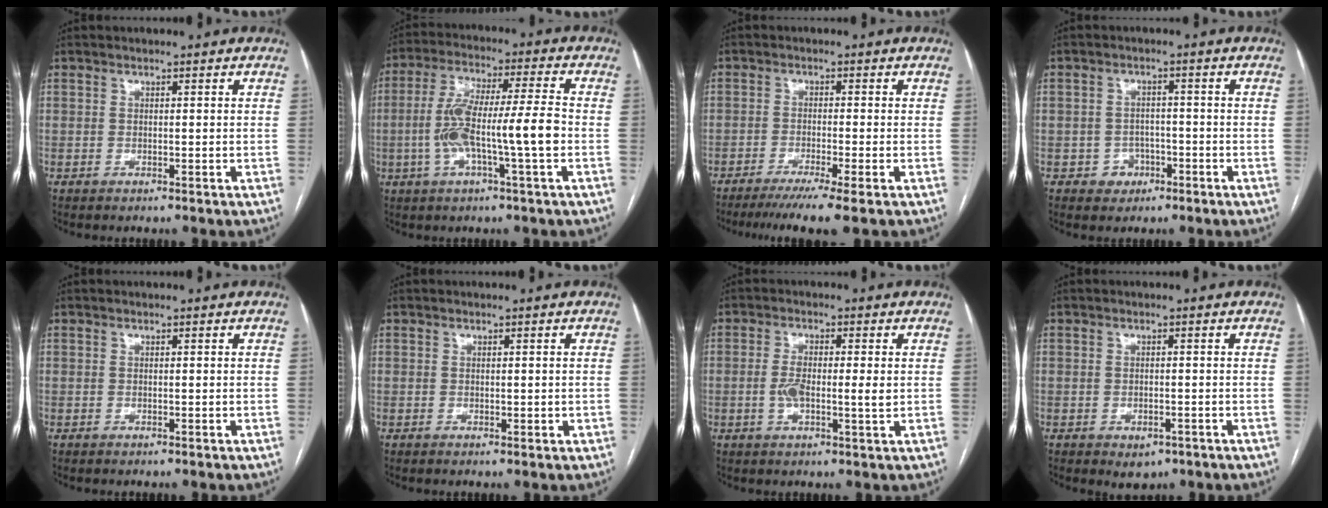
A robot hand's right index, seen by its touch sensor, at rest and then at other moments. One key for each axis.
{"total": 12.1, "fx": -2.5, "fy": 0.6, "fz": 11.8, "tx": -0.227, "ty": 0.019, "tz": -0.048}
{"total": 7.2, "fx": -5.2, "fy": -1.2, "fz": 4.9, "tx": -0.070, "ty": -0.019, "tz": -0.083}
{"total": 3.3, "fx": -1.5, "fy": 2.8, "fz": 0.6, "tx": 0.001, "ty": 0.011, "tz": -0.019}
{"total": 0.0}
{"total": 0.9, "fx": -0.1, "fy": 0.6, "fz": 0.7, "tx": -0.007, "ty": 0.000, "tz": 0.002}
{"total": 5.3, "fx": -0.2, "fy": 1.2, "fz": 5.1, "tx": -0.100, "ty": 0.002, "tz": -0.006}
{"total": 2.6, "fx": -1.4, "fy": 1.6, "fz": 1.5, "tx": -0.017, "ty": -0.001, "tz": -0.008}